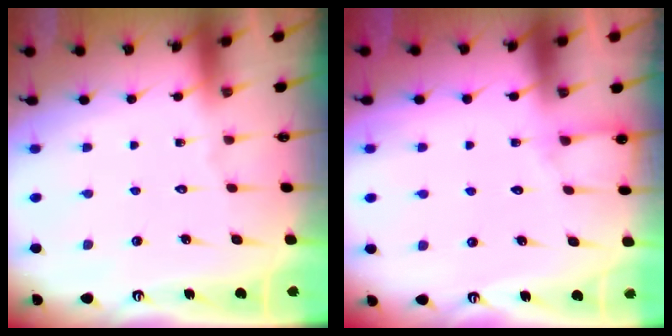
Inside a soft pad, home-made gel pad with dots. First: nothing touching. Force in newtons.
{"total": 5.2, "press": 5.2, "slide": 0.5}